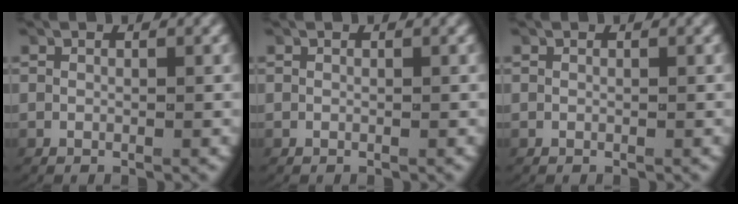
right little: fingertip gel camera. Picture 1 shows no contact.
{"total": 0.0}
{"total": 0.0}